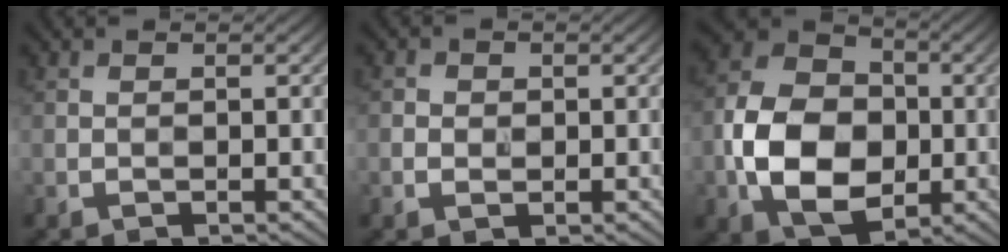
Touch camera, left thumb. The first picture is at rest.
{"total": 1.3, "force": [0.0, 1.2, 0.5], "torque": [-0.006, 0.000, -0.002]}
{"total": 12.0, "force": [-2.1, 8.9, 7.8], "torque": [-0.170, -0.007, -0.045]}